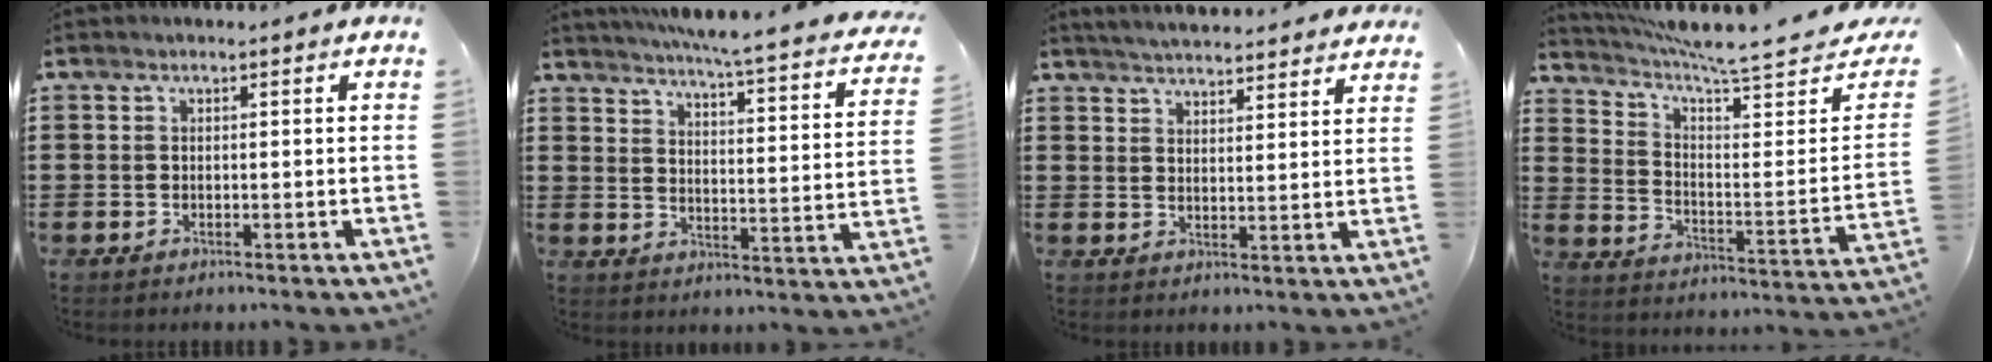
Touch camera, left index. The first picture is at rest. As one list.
[{"total": 4.8, "force": [4.1, -0.7, 2.4], "torque": [-0.061, -0.041, 0.058]}, {"total": 4.2, "force": [4.1, -0.5, 0.4], "torque": [-0.023, -0.024, 0.073]}, {"total": 6.1, "force": [5.5, 0.2, 2.7], "torque": [-0.074, -0.056, 0.087]}]